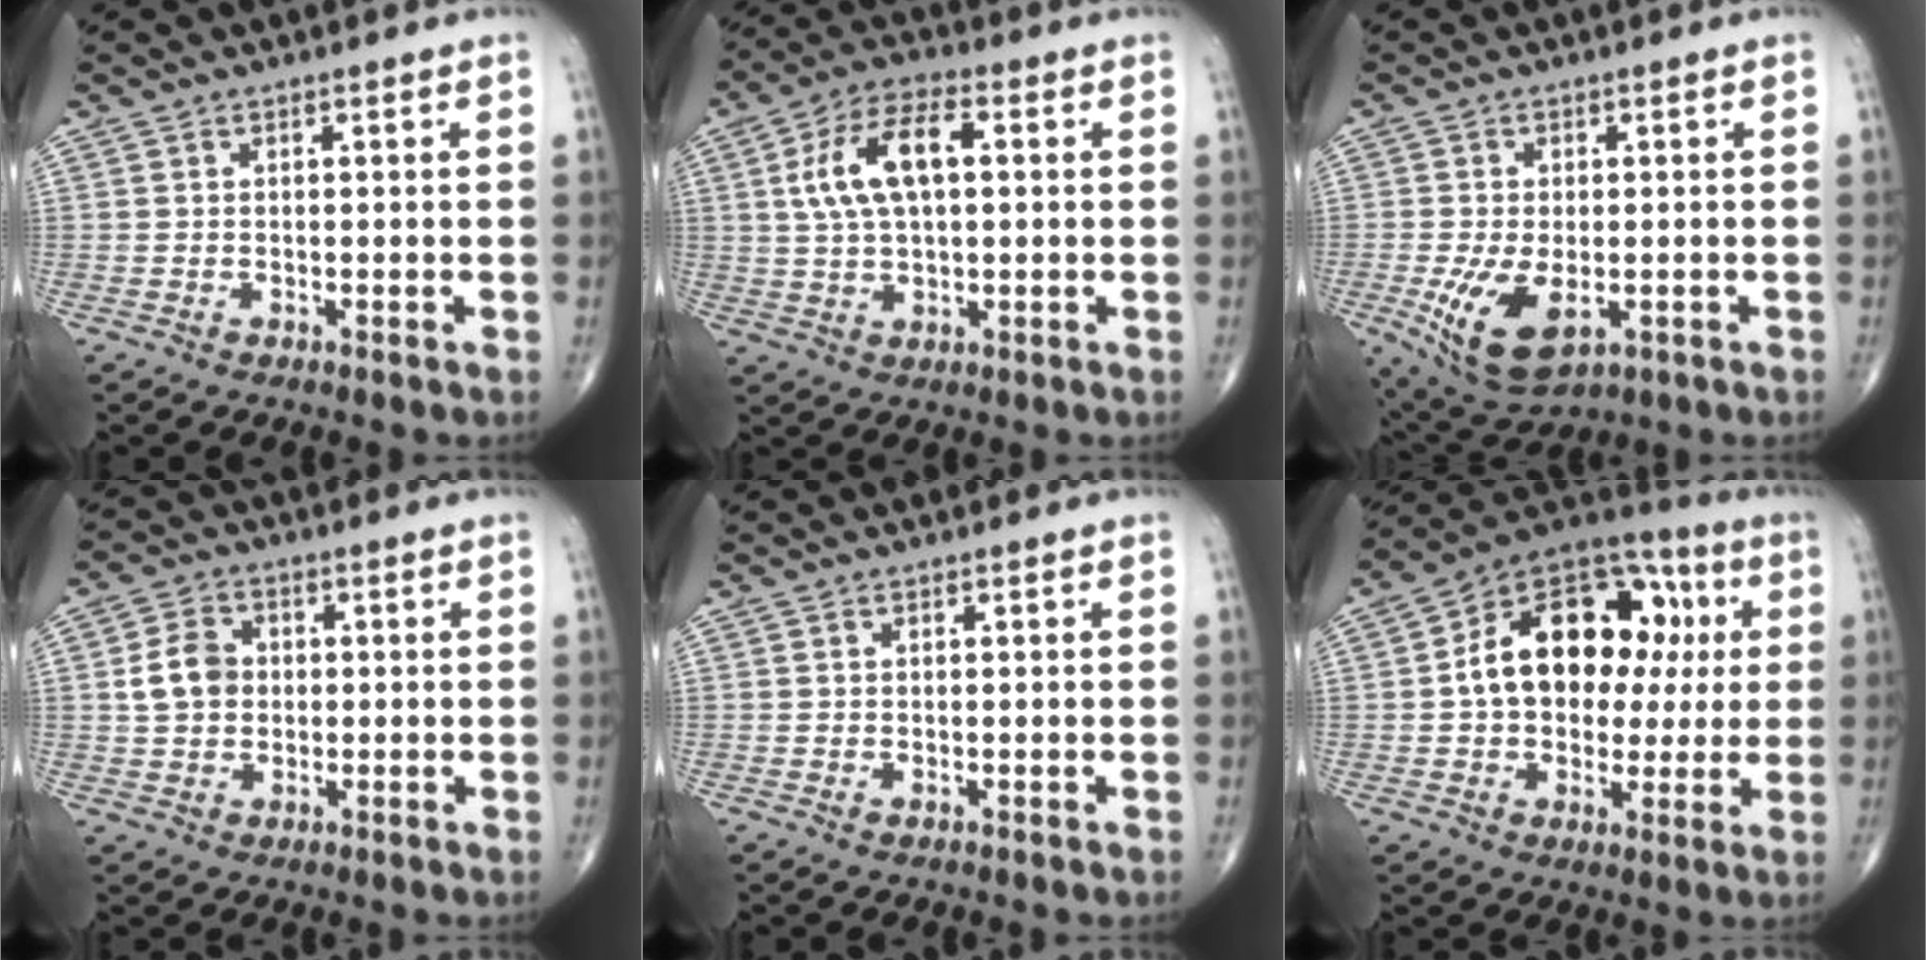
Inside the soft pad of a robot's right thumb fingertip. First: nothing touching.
{"total": 11.6, "force": [2.2, 5.7, 9.9], "torque": [-0.186, 0.017, 0.037]}
{"total": 10.4, "force": [-2.8, 5.5, 8.4], "torque": [-0.152, -0.012, -0.036]}
{"total": 6.3, "force": [0.4, 5.0, 3.7], "torque": [-0.057, 0.009, 0.005]}
{"total": 0.0}
{"total": 21.0, "force": [2.6, 14.3, 15.2], "torque": [-0.190, 0.032, 0.036]}